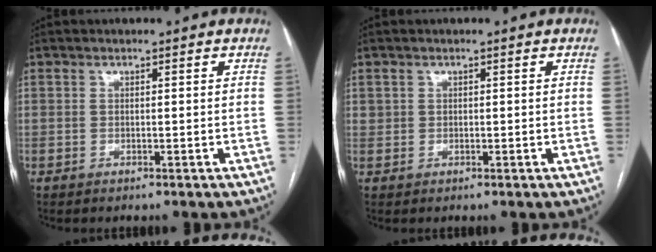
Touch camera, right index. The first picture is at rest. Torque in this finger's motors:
{"motor_torque": [-0.18, 0.14, 0.00, 0.00]}